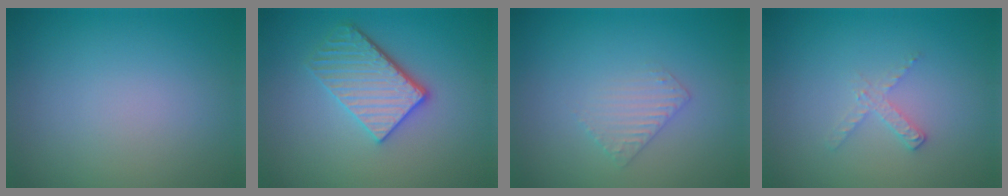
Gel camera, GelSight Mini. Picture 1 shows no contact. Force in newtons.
{"total": 4.0, "press": 3.4, "slide": 2.1}
{"total": 1.6, "press": 1.6, "slide": 0.4}
{"total": 1.4, "press": 1.4, "slide": 0.1}